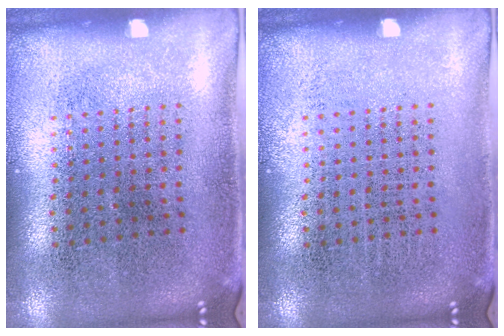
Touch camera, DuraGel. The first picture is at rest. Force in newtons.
{"total": 0.0}